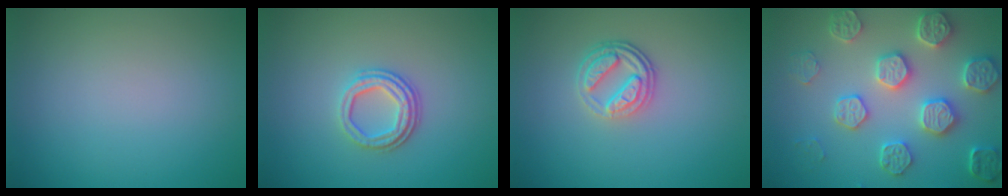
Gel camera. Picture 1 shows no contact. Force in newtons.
{"total": 3.1, "press": 2.5, "slide": 1.9}
{"total": 3.4, "press": 2.7, "slide": 2.1}
{"total": 6.2, "press": 5.6, "slide": 2.6}